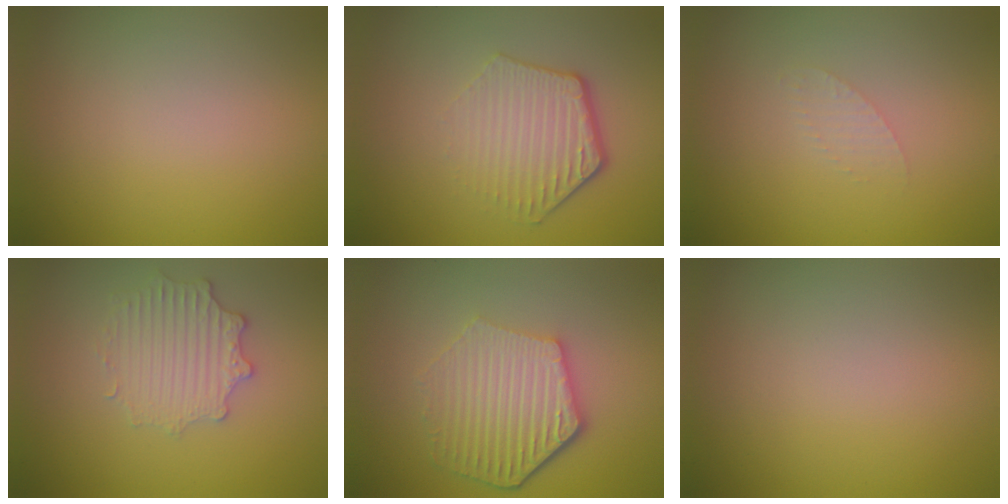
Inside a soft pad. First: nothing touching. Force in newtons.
{"total": 4.1, "press": 3.2, "slide": 2.5}
{"total": 1.0, "press": 1.0, "slide": 0.1}
{"total": 2.7, "press": 2.6, "slide": 0.5}
{"total": 6.1, "press": 4.6, "slide": 4.0}
{"total": 0.0}